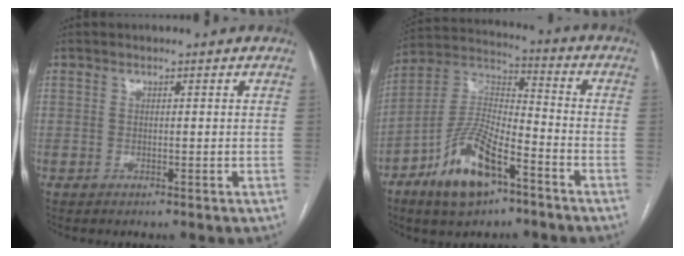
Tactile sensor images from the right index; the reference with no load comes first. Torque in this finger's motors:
{"motor_torque": [1.09, -1.05, 0.72, 0.16]}